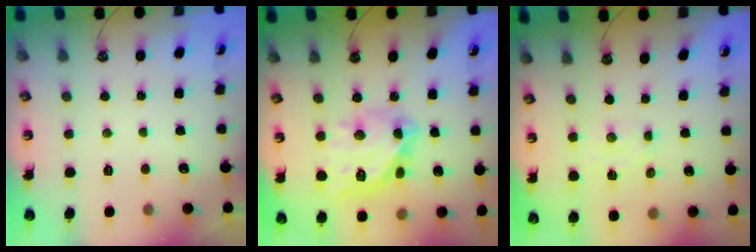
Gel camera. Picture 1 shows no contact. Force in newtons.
{"total": 16.1, "press": 16.1, "slide": 1.5}
{"total": 3.4, "press": 3.4, "slide": 0.4}